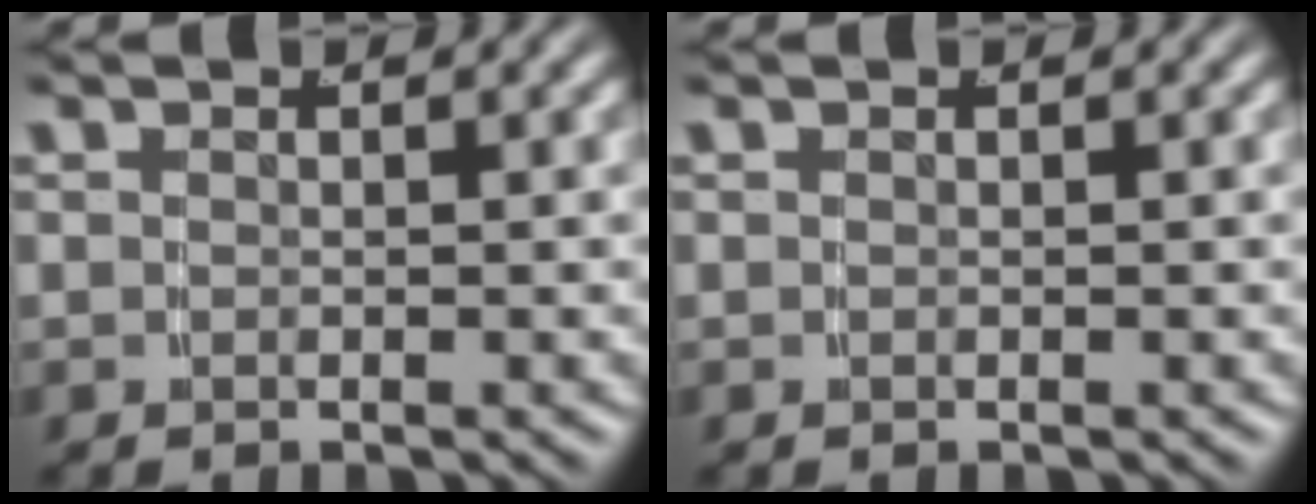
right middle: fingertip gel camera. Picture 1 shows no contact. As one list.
[{"total": 0.0}]